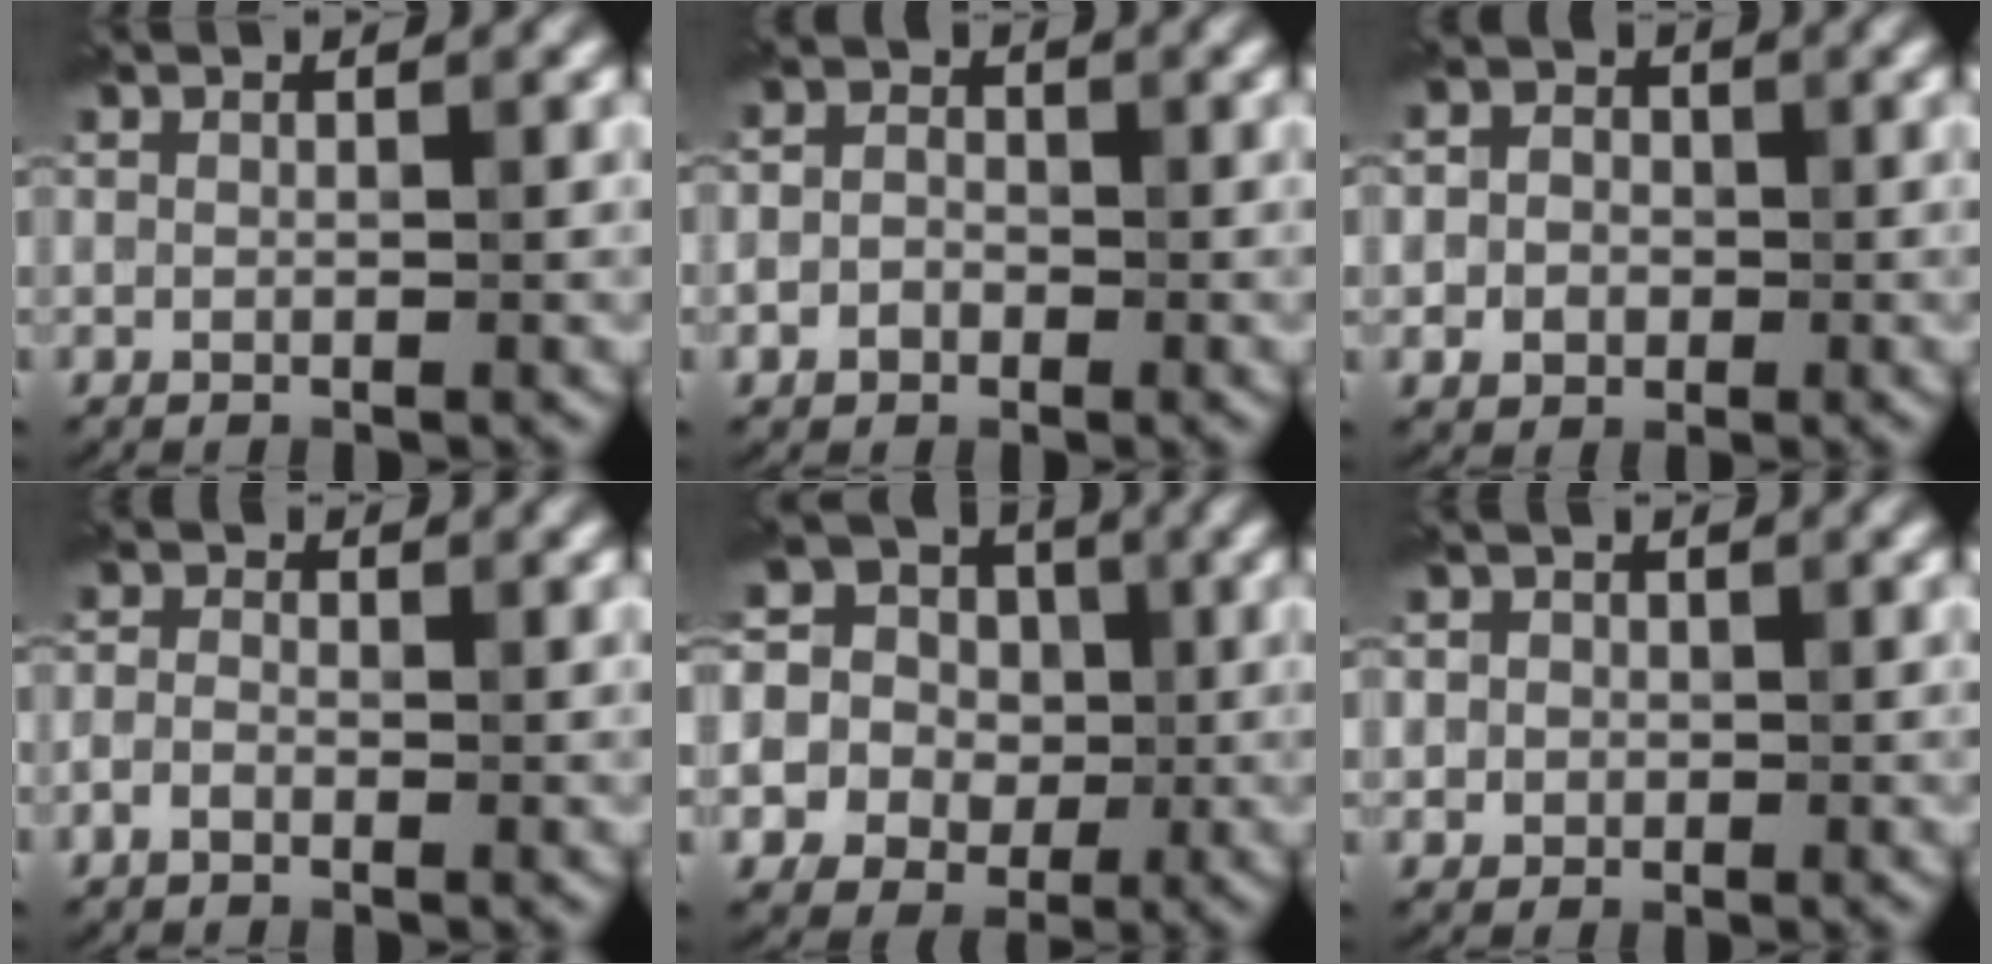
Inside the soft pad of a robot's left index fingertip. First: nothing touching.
{"total": 2.5, "force": [-0.7, 2.1, 1.1], "torque": [0.000, 0.001, -0.024]}
{"total": 4.0, "force": [0.2, 3.6, 1.8], "torque": [-0.007, 0.008, -0.023]}
{"total": 1.6, "force": [-0.9, 1.0, 0.9], "torque": [-0.017, 0.003, -0.024]}
{"total": 12.1, "force": [-1.0, 11.4, 4.0], "torque": [-0.123, 0.008, -0.038]}
{"total": 2.1, "force": [0.3, 2.0, 0.6], "torque": [0.011, 0.006, -0.005]}